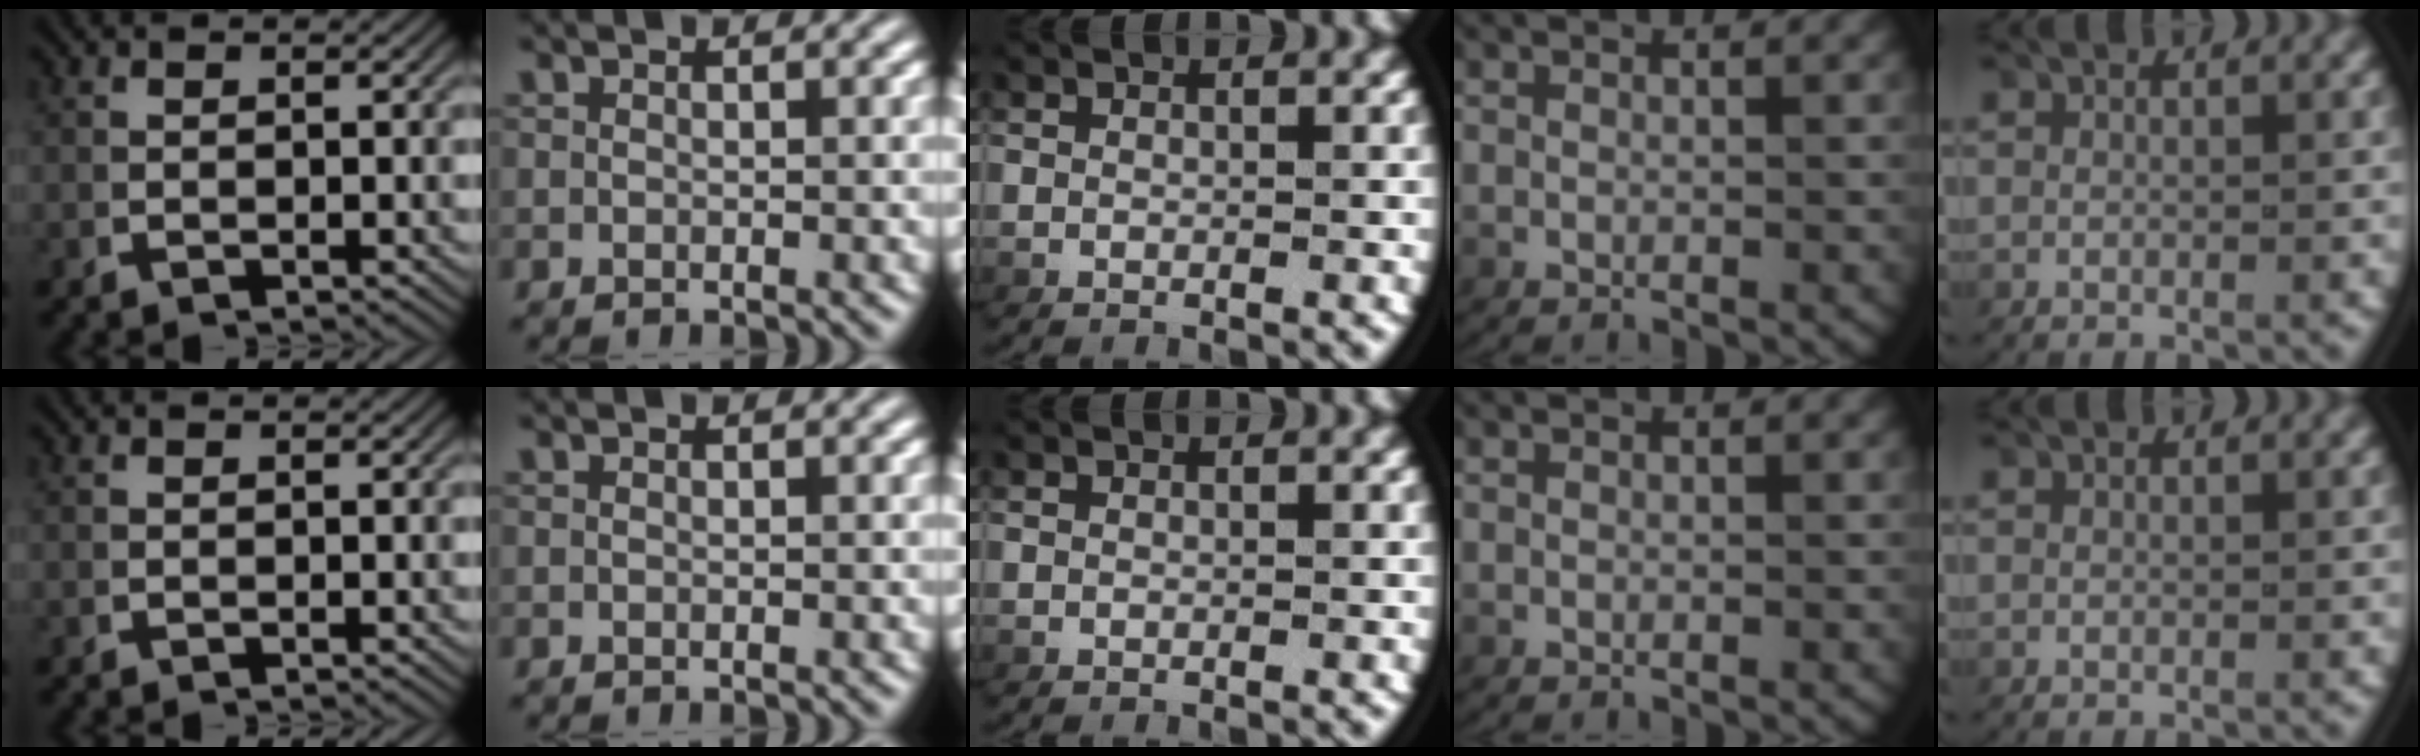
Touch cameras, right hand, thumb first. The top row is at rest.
{}